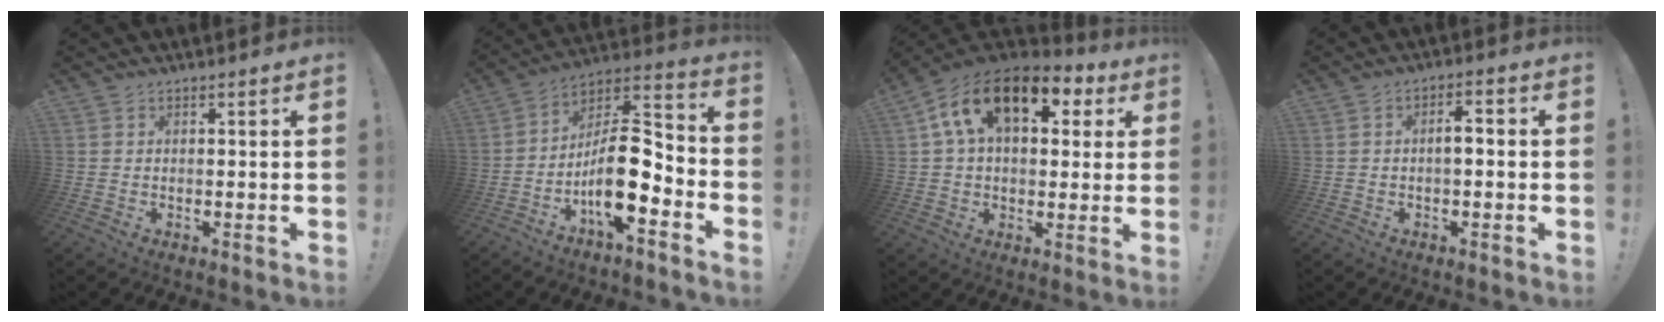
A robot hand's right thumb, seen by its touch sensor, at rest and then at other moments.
{"total": 15.7, "force": [-5.3, 5.8, 13.6], "torque": [-0.247, 0.025, -0.081]}
{"total": 18.3, "force": [7.1, 10.1, 13.4], "torque": [-0.225, -0.014, 0.119]}
{"total": 3.7, "force": [-0.8, 1.4, 3.3], "torque": [-0.054, 0.010, -0.018]}